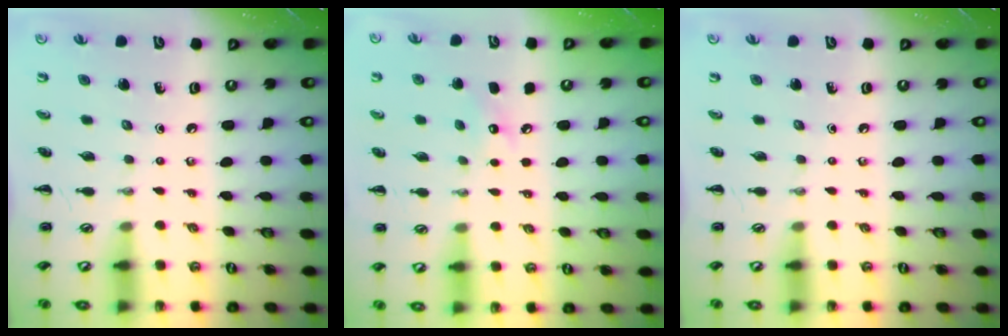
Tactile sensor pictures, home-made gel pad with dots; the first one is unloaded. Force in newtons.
{"total": 6.5, "press": 6.3, "slide": 1.7}
{"total": 0.0}